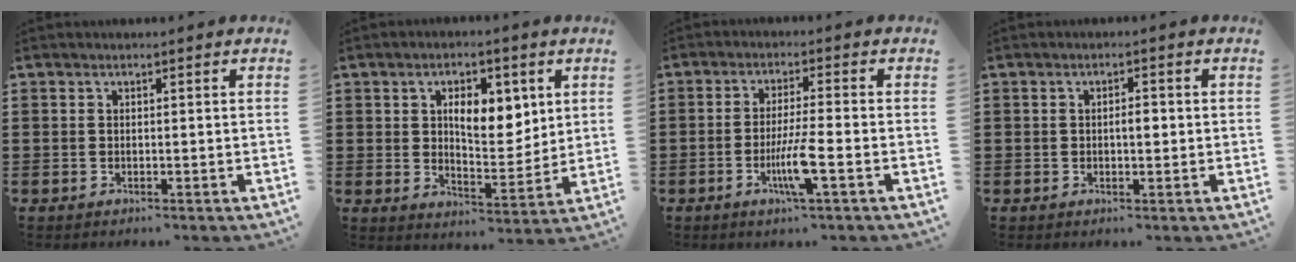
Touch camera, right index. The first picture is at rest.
{"total": 7.2, "force": [2.5, 3.9, 5.5], "torque": [-0.089, 0.000, 0.036]}
{"total": 6.2, "force": [-2.3, 0.2, 5.8], "torque": [-0.115, -0.019, -0.045]}
{"total": 1.9, "force": [-0.1, 0.7, 1.8], "torque": [-0.033, 0.002, -0.004]}